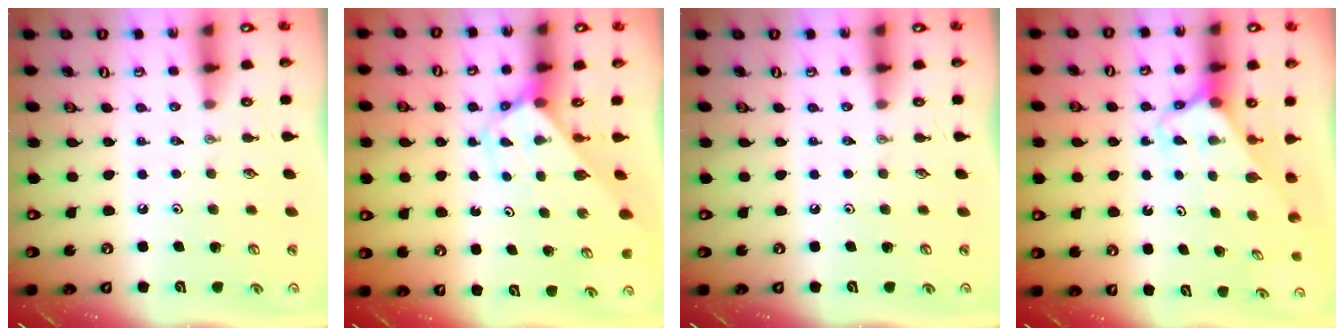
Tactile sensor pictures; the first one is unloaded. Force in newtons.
{"total": 2.8, "press": 2.8, "slide": 0.2}
{"total": 0.0}
{"total": 2.6, "press": 2.6, "slide": 0.1}